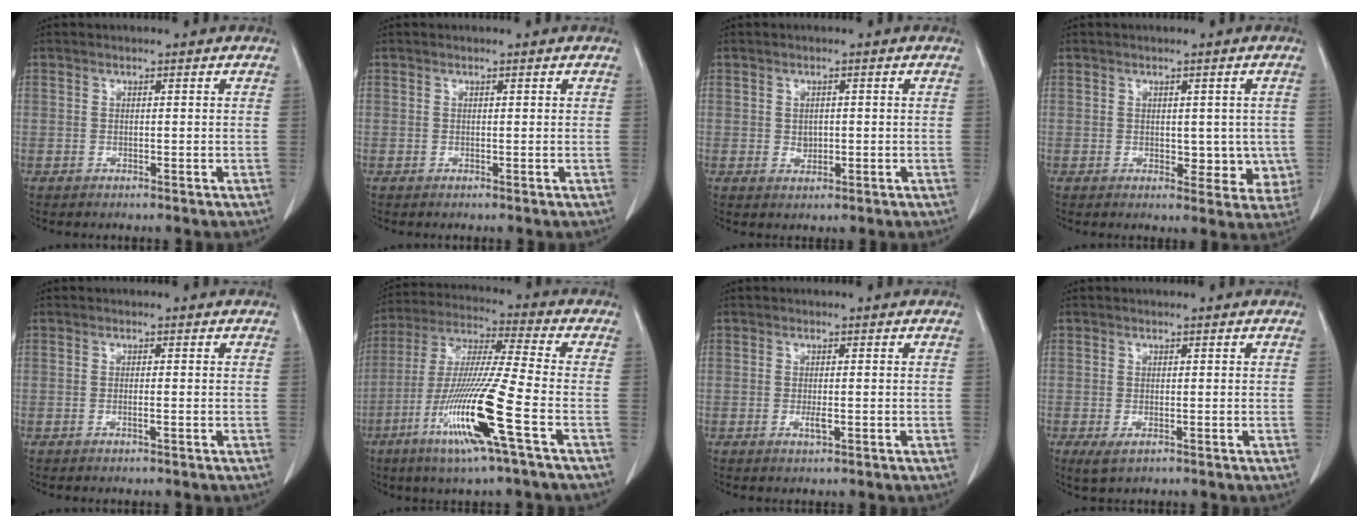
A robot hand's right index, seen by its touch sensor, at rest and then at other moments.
{"total": 0.0}
{"total": 1.6, "force": [0.0, 1.3, 1.0], "torque": [-0.018, -0.001, 0.004]}
{"total": 5.1, "force": [-0.2, 3.2, 3.9], "torque": [-0.027, -0.002, 0.004]}
{"total": 0.7, "force": [-0.3, -0.1, 0.6], "torque": [-0.014, -0.001, -0.005]}
{"total": 16.0, "force": [-6.4, -0.9, 14.7], "torque": [-0.305, -0.023, -0.124]}
{"total": 1.5, "force": [-0.4, 0.3, 1.4], "torque": [-0.028, -0.004, -0.006]}
{"total": 2.0, "force": [-0.8, 1.0, 1.5], "torque": [-0.027, -0.003, -0.007]}